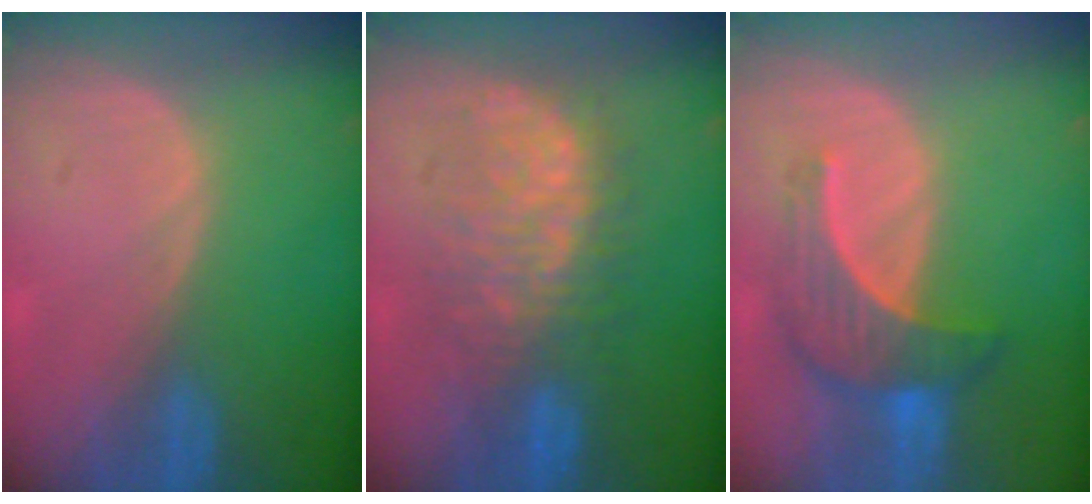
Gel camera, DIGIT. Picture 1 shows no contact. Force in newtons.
{"total": 9.0, "press": 9.0, "slide": 0.6}
{"total": 7.3, "press": 6.8, "slide": 2.5}